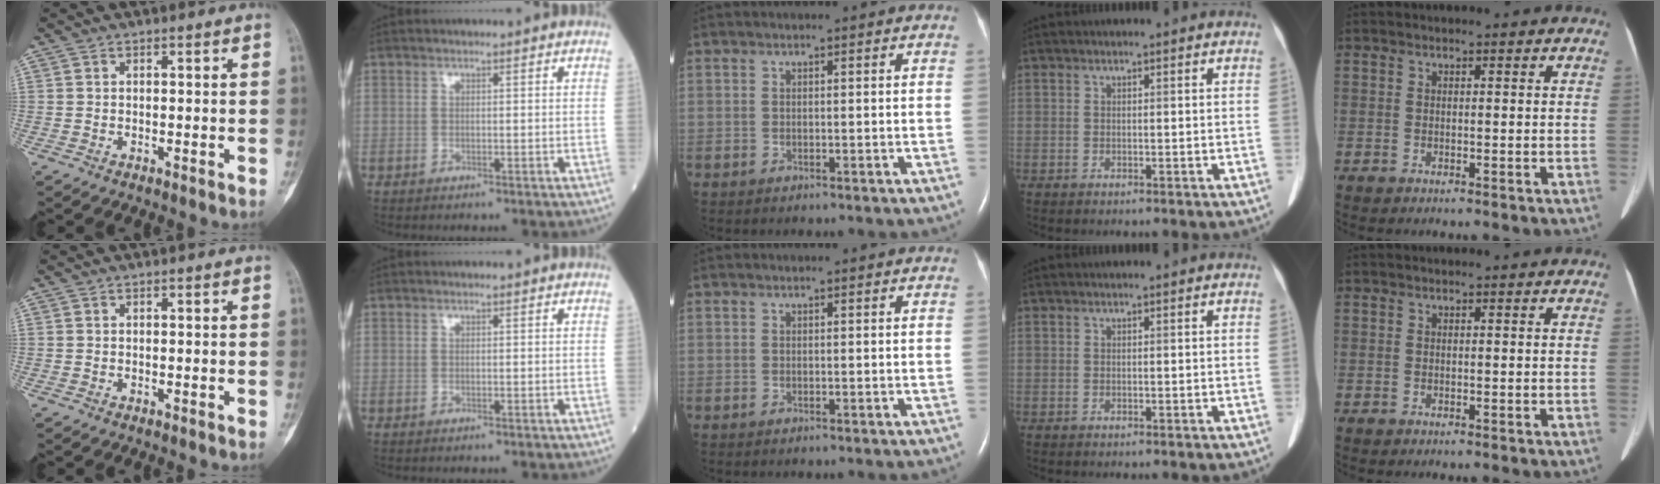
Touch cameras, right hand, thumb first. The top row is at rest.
{}